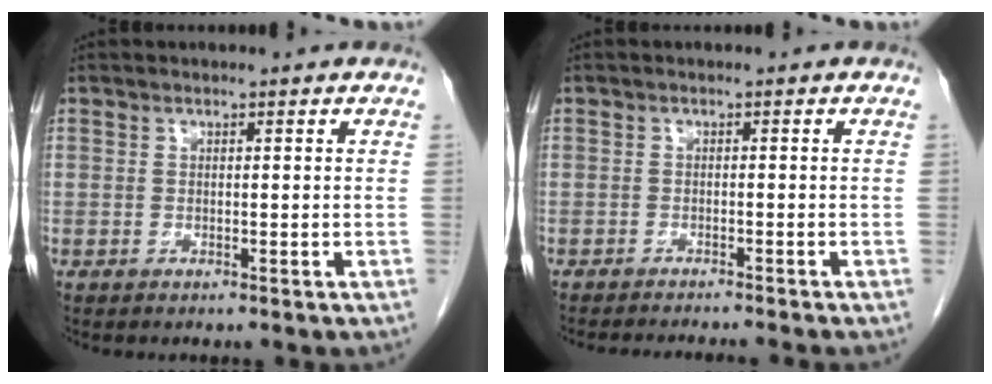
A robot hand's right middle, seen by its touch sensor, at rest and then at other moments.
{"total": 7.2, "force": [-6.7, -0.3, 2.8], "torque": [-0.019, -0.016, -0.091]}